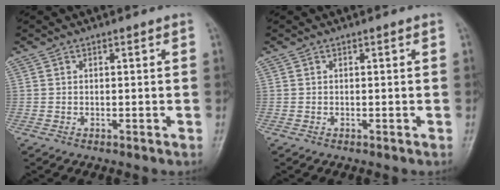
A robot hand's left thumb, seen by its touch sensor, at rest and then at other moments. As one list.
[{"total": 0.0}]